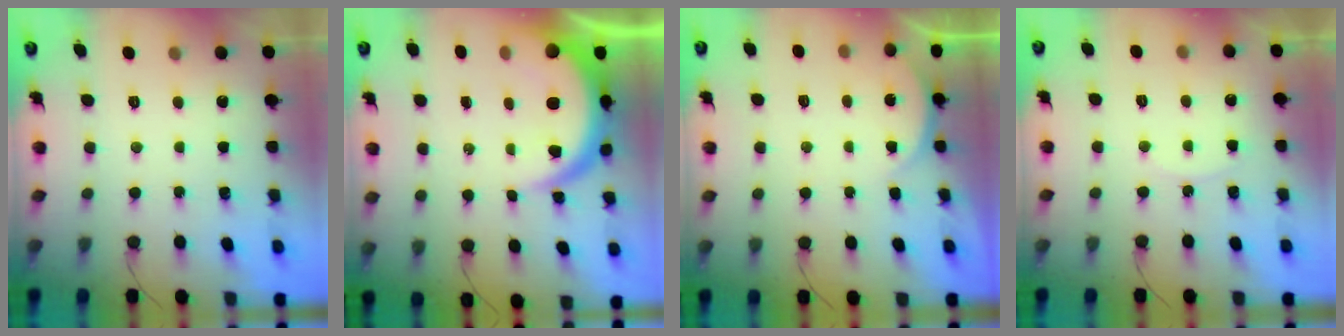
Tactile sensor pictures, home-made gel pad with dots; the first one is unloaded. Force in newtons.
{"total": 10.4, "press": 10.4, "slide": 1.0}
{"total": 2.8, "press": 2.1, "slide": 1.7}
{"total": 3.0, "press": 3.0, "slide": 0.5}